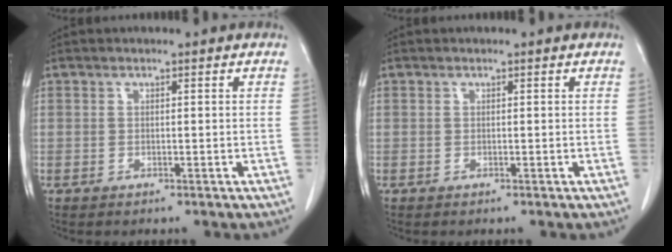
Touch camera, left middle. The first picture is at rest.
{"total": 0.0}